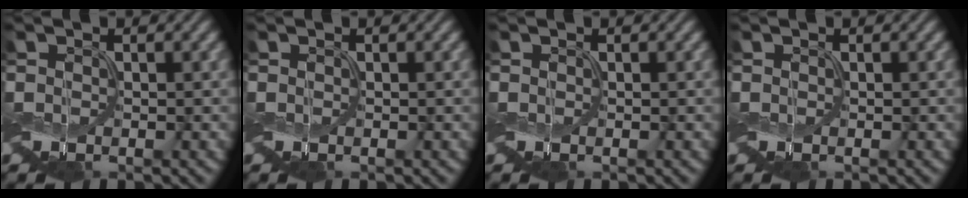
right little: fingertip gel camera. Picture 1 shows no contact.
{"total": 0.0}
{"total": 0.0}
{"total": 0.0}